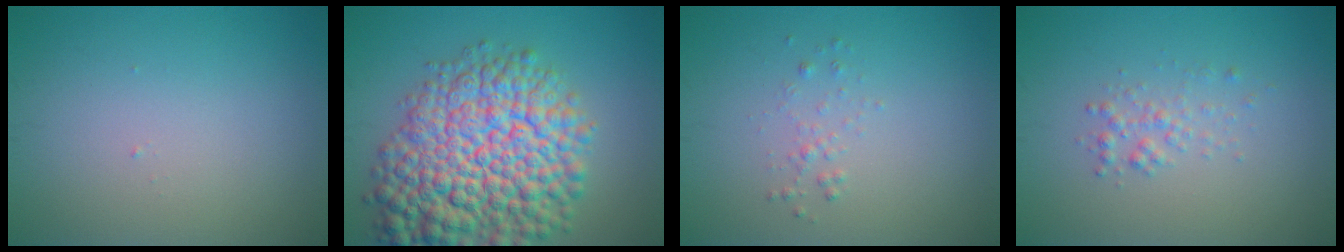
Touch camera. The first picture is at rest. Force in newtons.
{"total": 12.7, "press": 12.7, "slide": 0.5}
{"total": 0.9, "press": 0.9, "slide": 0.0}
{"total": 1.4, "press": 1.4, "slide": 0.1}